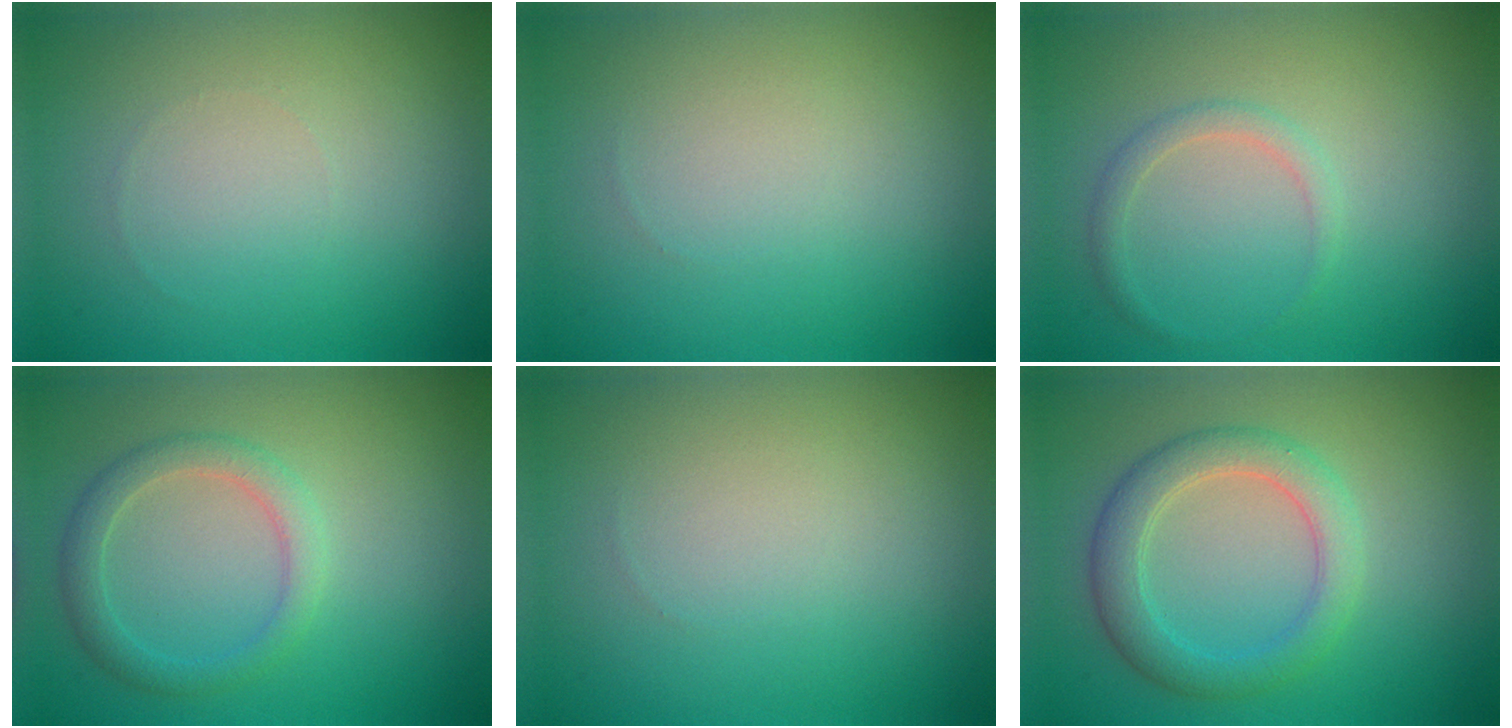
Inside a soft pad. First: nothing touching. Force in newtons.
{"total": 0.0}
{"total": 1.3, "press": 1.3, "slide": 0.1}
{"total": 2.5, "press": 2.5, "slide": 0.1}
{"total": 0.0}
{"total": 3.8, "press": 3.8, "slide": 0.0}